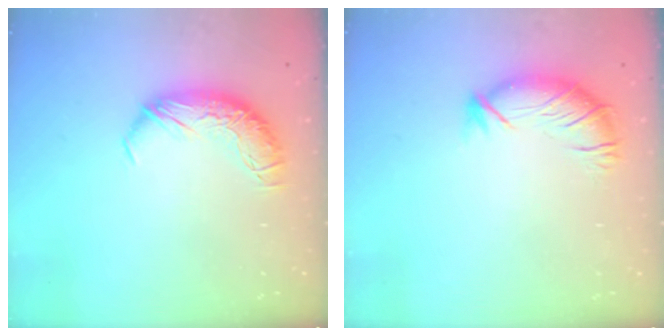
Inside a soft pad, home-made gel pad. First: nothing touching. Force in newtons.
{"total": 3.1, "press": 2.1, "slide": 2.2}